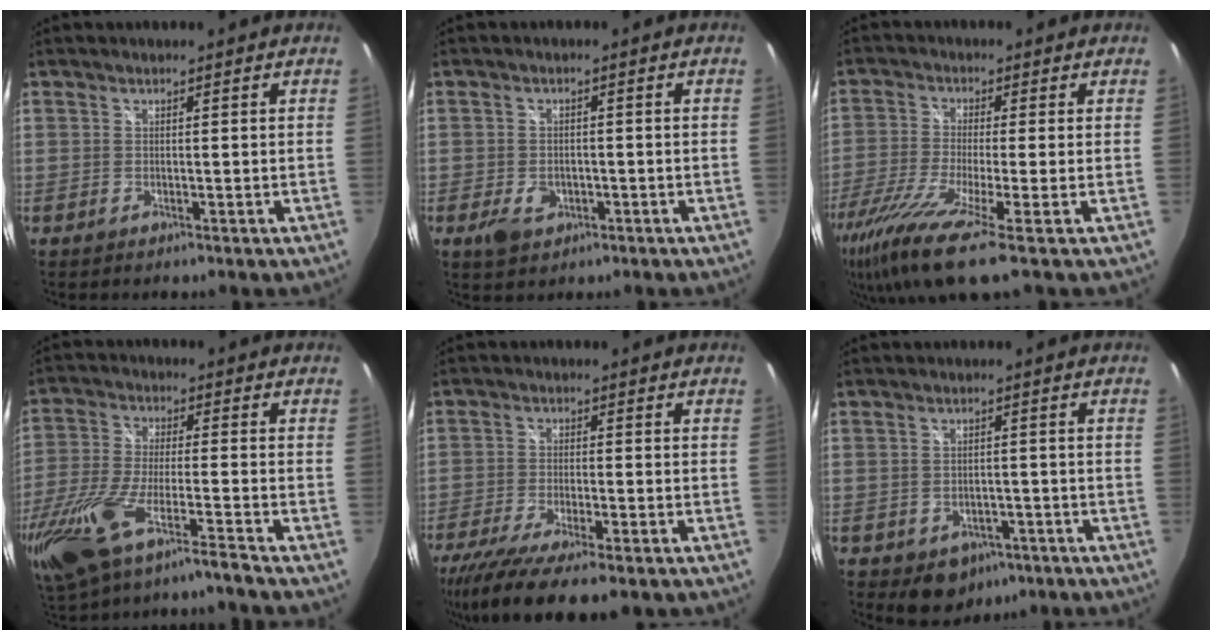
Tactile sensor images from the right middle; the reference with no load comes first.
{"total": 4.4, "force": [-1.9, 3.2, 2.5], "torque": [-0.056, -0.004, -0.027]}
{"total": 13.3, "force": [-8.2, 0.6, 10.5], "torque": [-0.230, -0.056, -0.155]}
{"total": 15.8, "force": [-11.3, 1.8, 10.9], "torque": [-0.244, -0.046, -0.211]}
{"total": 13.4, "force": [-9.7, 2.9, 8.9], "torque": [-0.186, -0.055, -0.163]}
{"total": 6.4, "force": [-3.5, 4.7, 2.5], "torque": [-0.052, 0.000, -0.031]}